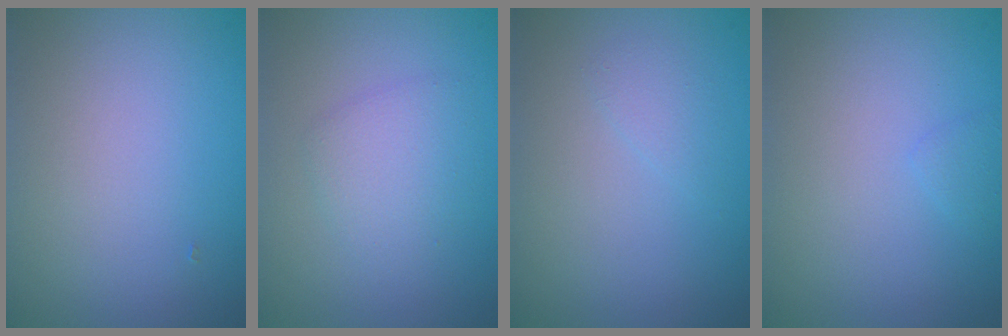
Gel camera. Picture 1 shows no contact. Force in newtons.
{"total": 2.4, "press": 2.4, "slide": 0.3}
{"total": 0.9, "press": 0.9, "slide": 0.1}
{"total": 0.6, "press": 0.6, "slide": 0.1}